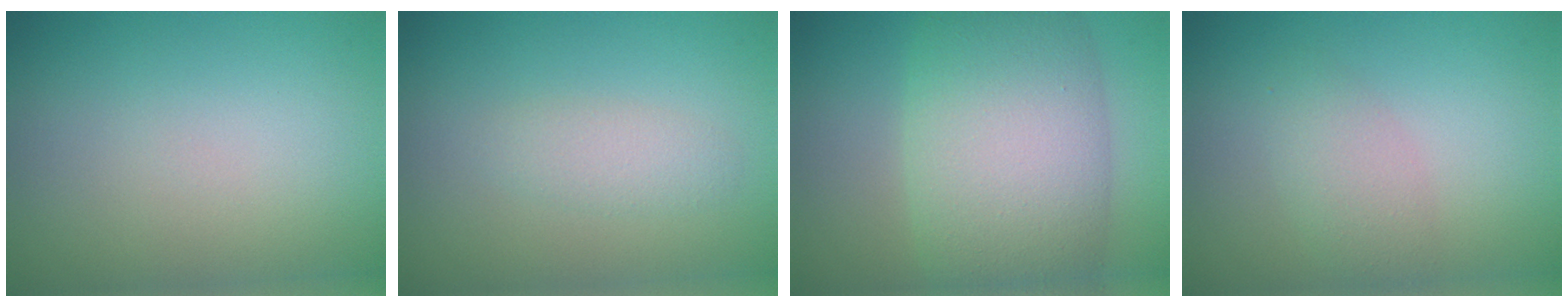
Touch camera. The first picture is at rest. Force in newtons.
{"total": 1.6, "press": 1.6, "slide": 0.1}
{"total": 10.1, "press": 10.0, "slide": 0.6}
{"total": 2.3, "press": 2.3, "slide": 0.1}